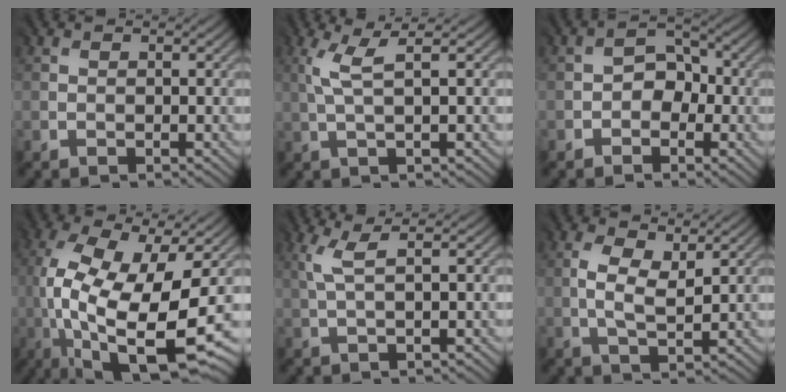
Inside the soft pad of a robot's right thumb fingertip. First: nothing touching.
{"total": 3.2, "force": [0.9, 0.1, 3.1], "torque": [-0.064, 0.009, 0.020]}
{"total": 3.5, "force": [-1.2, 2.6, 1.9], "torque": [-0.017, 0.005, -0.025]}
{"total": 16.7, "force": [-2.9, 6.9, 15.0], "torque": [-0.305, -0.024, -0.034]}
{"total": 2.6, "force": [0.9, 0.0, 2.4], "torque": [-0.048, 0.008, 0.021]}
{"total": 4.2, "force": [1.1, 1.9, 3.6], "torque": [-0.083, 0.001, 0.025]}